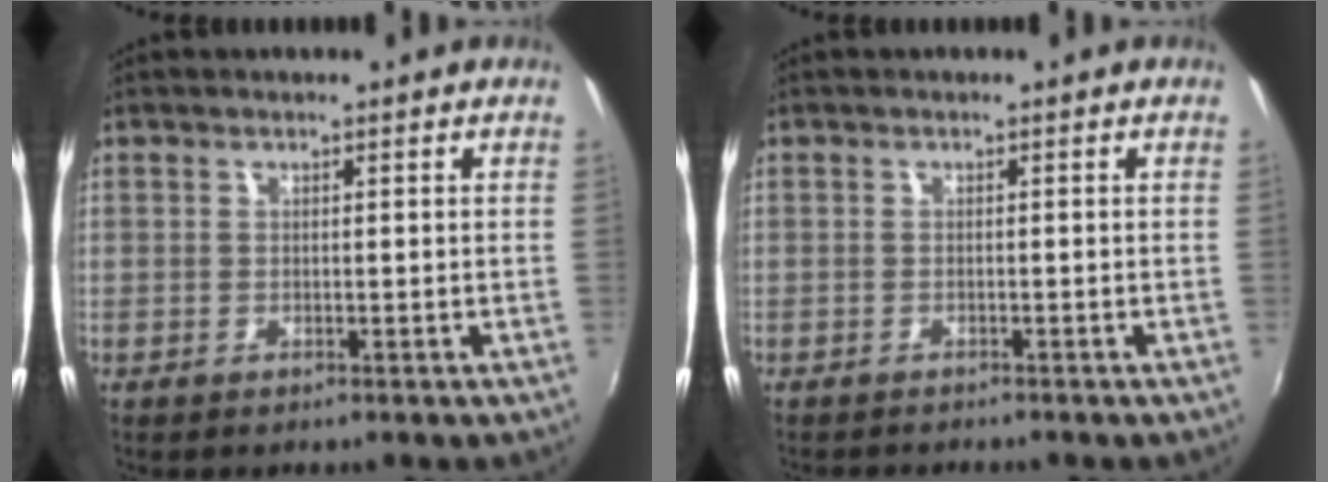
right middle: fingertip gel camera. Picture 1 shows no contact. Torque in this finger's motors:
{"motor_torque": [0.11, -0.14, -0.01, 0.00]}